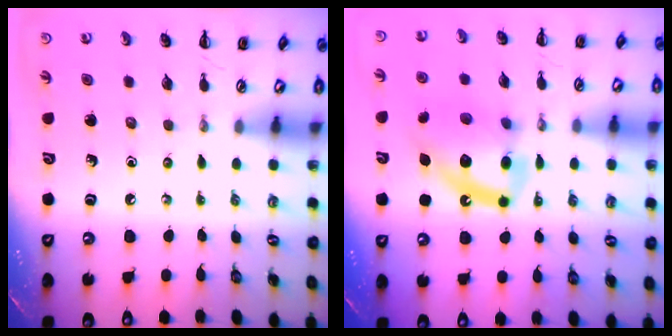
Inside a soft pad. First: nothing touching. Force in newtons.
{"total": 15.8, "press": 15.6, "slide": 3.0}